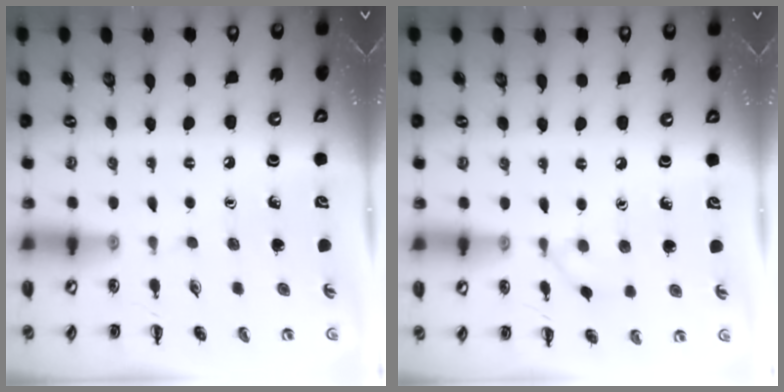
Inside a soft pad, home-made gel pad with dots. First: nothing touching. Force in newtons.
{"total": 2.8, "press": 2.5, "slide": 1.1}